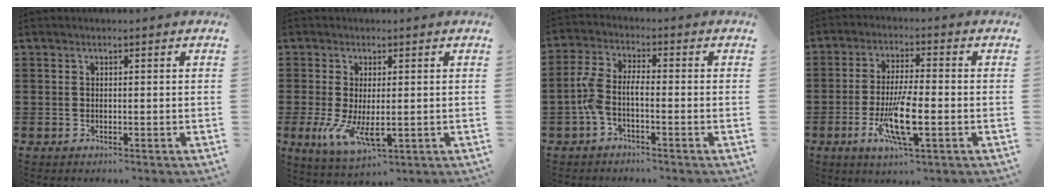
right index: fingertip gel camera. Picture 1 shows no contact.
{"total": 6.7, "force": [-1.0, 2.8, 6.1], "torque": [-0.125, -0.016, -0.017]}
{"total": 4.4, "force": [-1.5, 1.9, 3.6], "torque": [-0.103, -0.002, -0.041]}
{"total": 9.0, "force": [-2.8, 2.0, 8.3], "torque": [-0.174, -0.018, -0.054]}